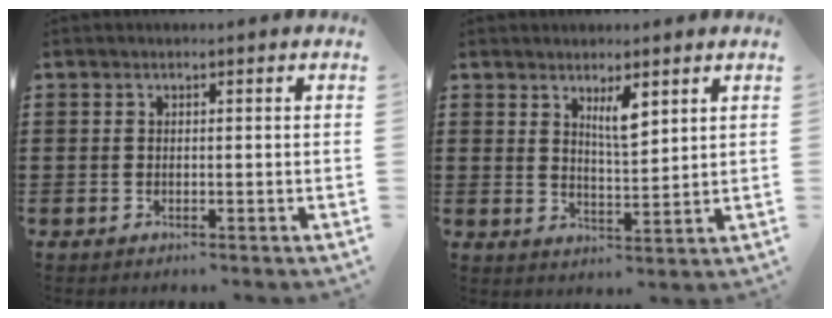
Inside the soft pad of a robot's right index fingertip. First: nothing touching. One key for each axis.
{"total": 4.4, "fx": 2.6, "fy": 1.2, "fz": 3.3, "tx": -0.063, "ty": 0.001, "tz": 0.043}